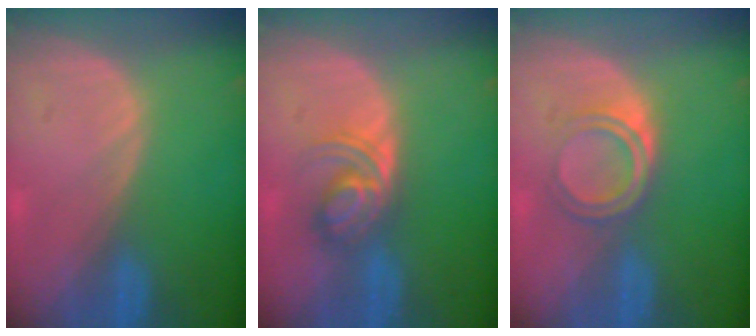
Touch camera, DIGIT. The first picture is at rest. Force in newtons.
{"total": 5.7, "press": 5.2, "slide": 2.4}
{"total": 4.2, "press": 4.1, "slide": 1.0}